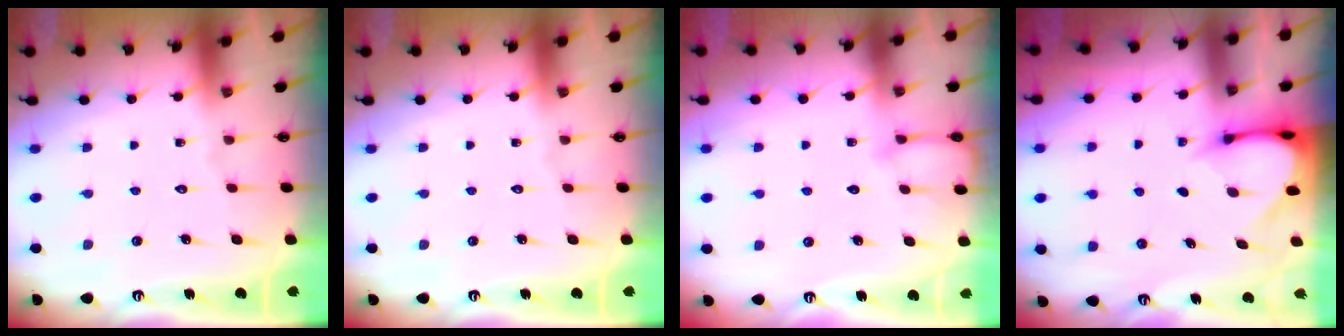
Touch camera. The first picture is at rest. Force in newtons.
{"total": 0.0}
{"total": 4.5, "press": 4.5, "slide": 0.4}
{"total": 3.1, "press": 3.1, "slide": 0.3}